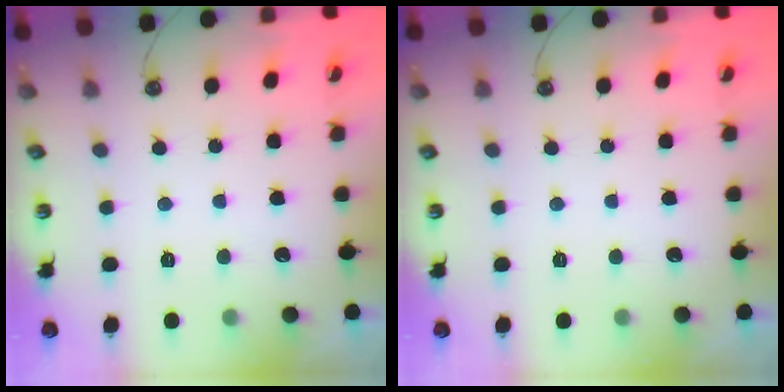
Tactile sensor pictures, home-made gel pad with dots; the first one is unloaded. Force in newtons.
{"total": 0.0}